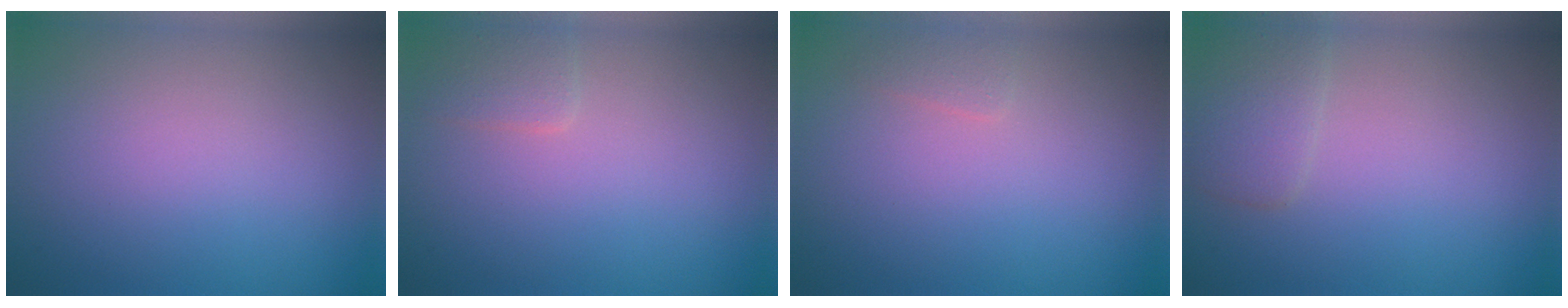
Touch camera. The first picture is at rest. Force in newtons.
{"total": 1.4, "press": 1.4, "slide": 0.1}
{"total": 0.9, "press": 0.9, "slide": 0.0}
{"total": 2.1, "press": 2.1, "slide": 0.1}